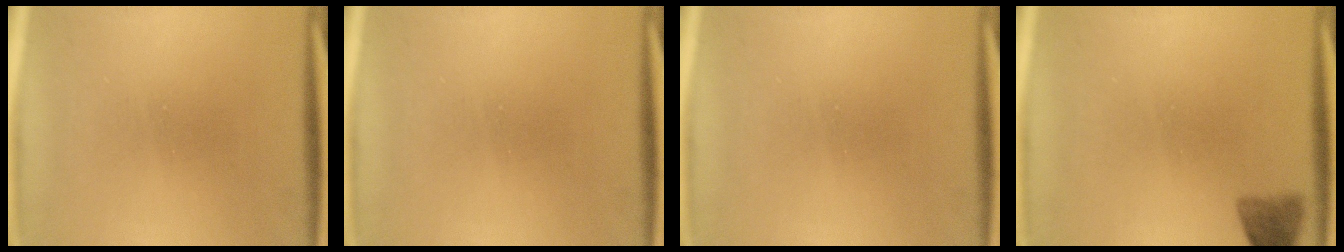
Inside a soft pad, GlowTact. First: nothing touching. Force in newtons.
{"total": 0.0}
{"total": 0.0}
{"total": 3.0}